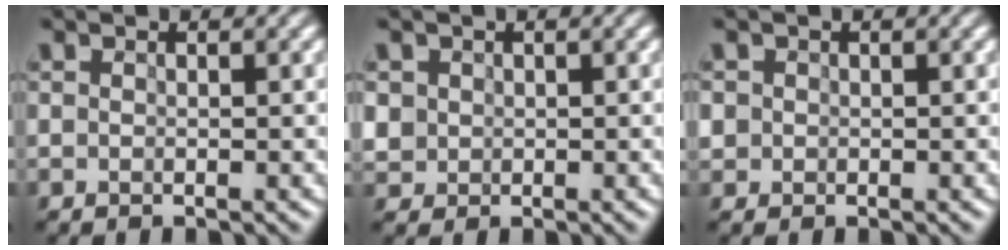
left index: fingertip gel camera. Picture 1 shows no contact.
{"total": 2.8, "force": [0.5, 2.6, 0.8], "torque": [-0.032, 0.021, 0.014]}
{"total": 3.1, "force": [0.2, 3.0, 0.8], "torque": [-0.030, 0.029, -0.006]}